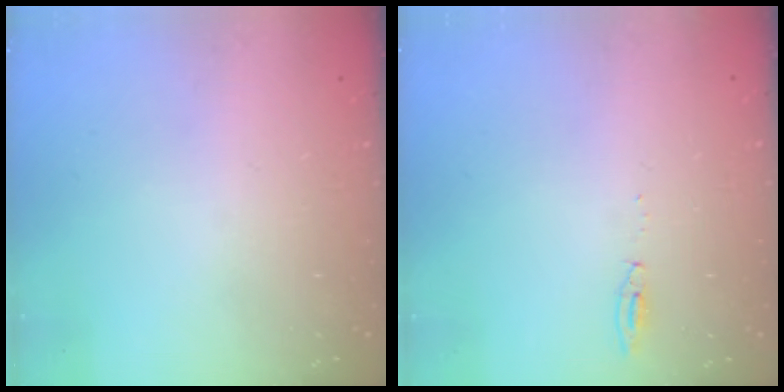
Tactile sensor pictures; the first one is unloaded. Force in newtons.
{"total": 3.9, "press": 3.8, "slide": 1.0}